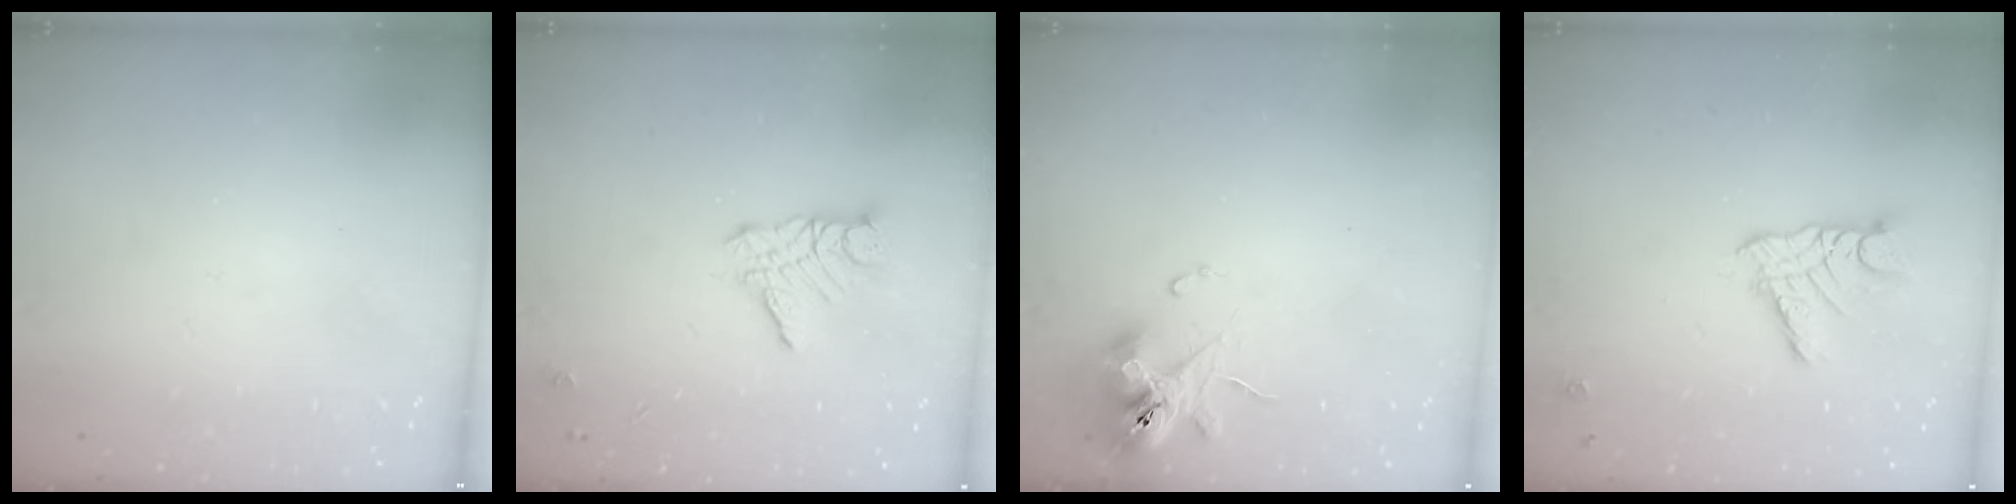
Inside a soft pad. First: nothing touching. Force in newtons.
{"total": 10.1, "press": 10.1, "slide": 0.8}
{"total": 10.2, "press": 10.1, "slide": 1.5}
{"total": 10.3, "press": 10.3, "slide": 0.6}